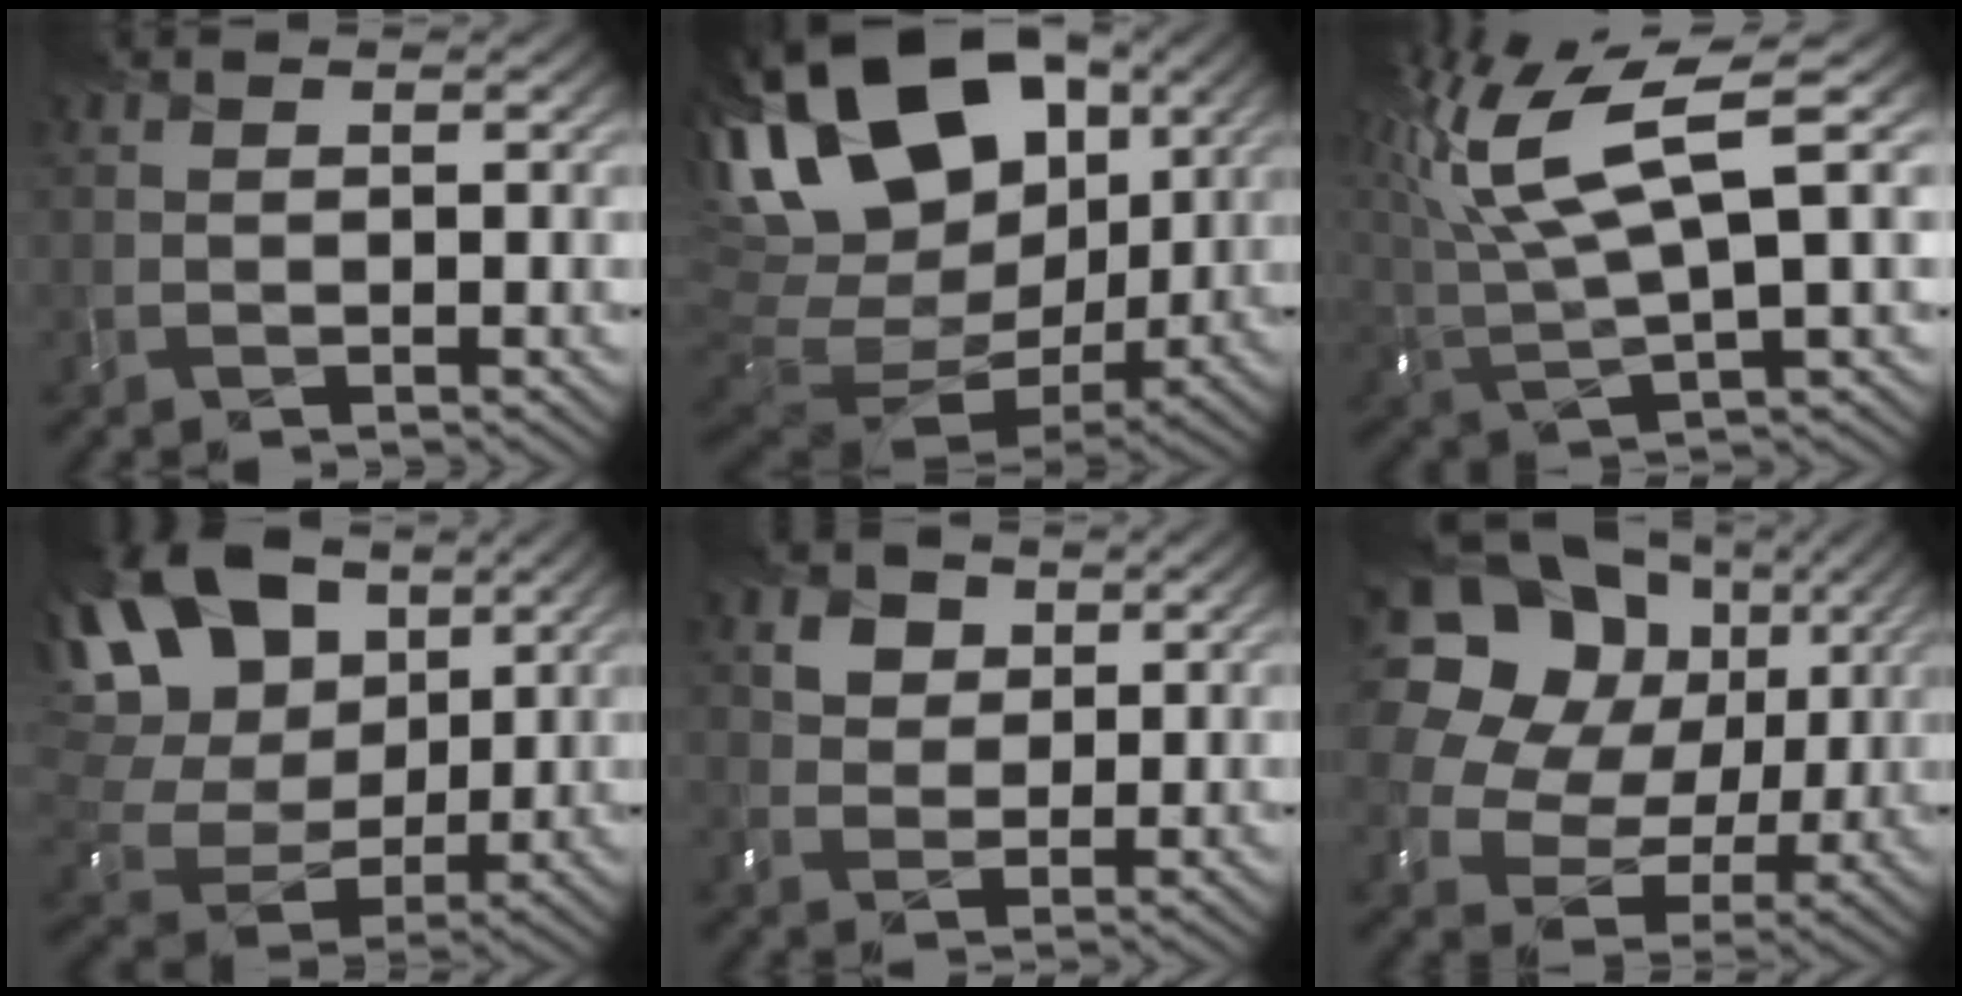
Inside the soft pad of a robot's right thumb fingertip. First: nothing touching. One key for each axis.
{"total": 21.4, "fx": 7.5, "fy": 13.5, "fz": 14.9, "tx": -0.296, "ty": 0.042, "tz": 0.133}
{"total": 13.0, "fx": 5.4, "fy": 4.3, "fz": 11.0, "tx": -0.252, "ty": 0.009, "tz": 0.104}
{"total": 19.1, "fx": 7.4, "fy": 12.8, "fz": 12.0, "tx": -0.289, "ty": 0.054, "tz": 0.142}
{"total": 4.4, "fx": 2.3, "fy": 3.3, "fz": 1.7, "tx": -0.052, "ty": -0.009, "tz": 0.045}
{"total": 20.1, "fx": 7.8, "fy": 15.6, "fz": 9.8, "tx": -0.282, "ty": 0.072, "tz": 0.149}